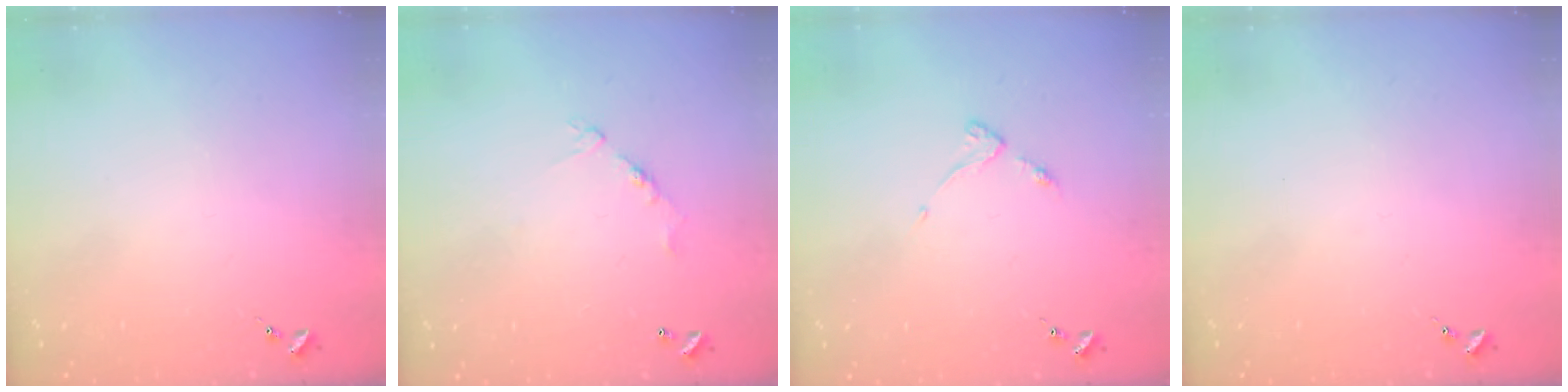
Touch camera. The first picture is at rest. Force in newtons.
{"total": 7.7, "press": 7.7, "slide": 0.4}
{"total": 3.8, "press": 3.8, "slide": 0.5}
{"total": 0.0}